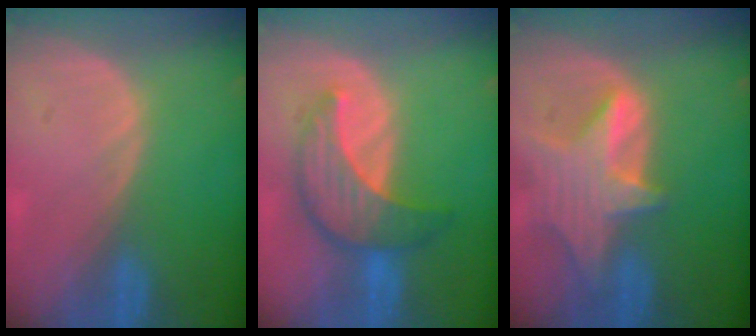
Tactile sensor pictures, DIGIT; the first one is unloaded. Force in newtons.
{"total": 7.8, "press": 7.6, "slide": 1.8}
{"total": 7.9, "press": 7.2, "slide": 3.2}